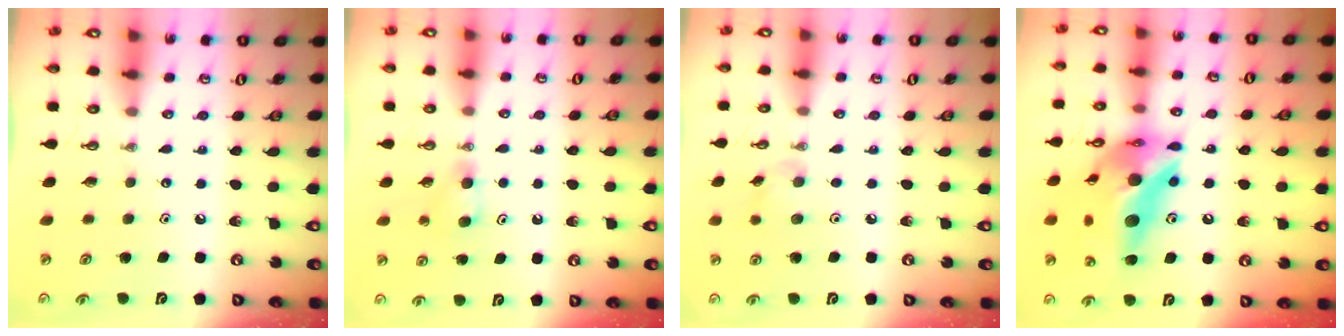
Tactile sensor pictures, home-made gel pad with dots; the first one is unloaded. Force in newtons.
{"total": 3.6, "press": 3.6, "slide": 0.7}
{"total": 7.1, "press": 6.8, "slide": 2.2}
{"total": 22.4, "press": 22.0, "slide": 4.1}